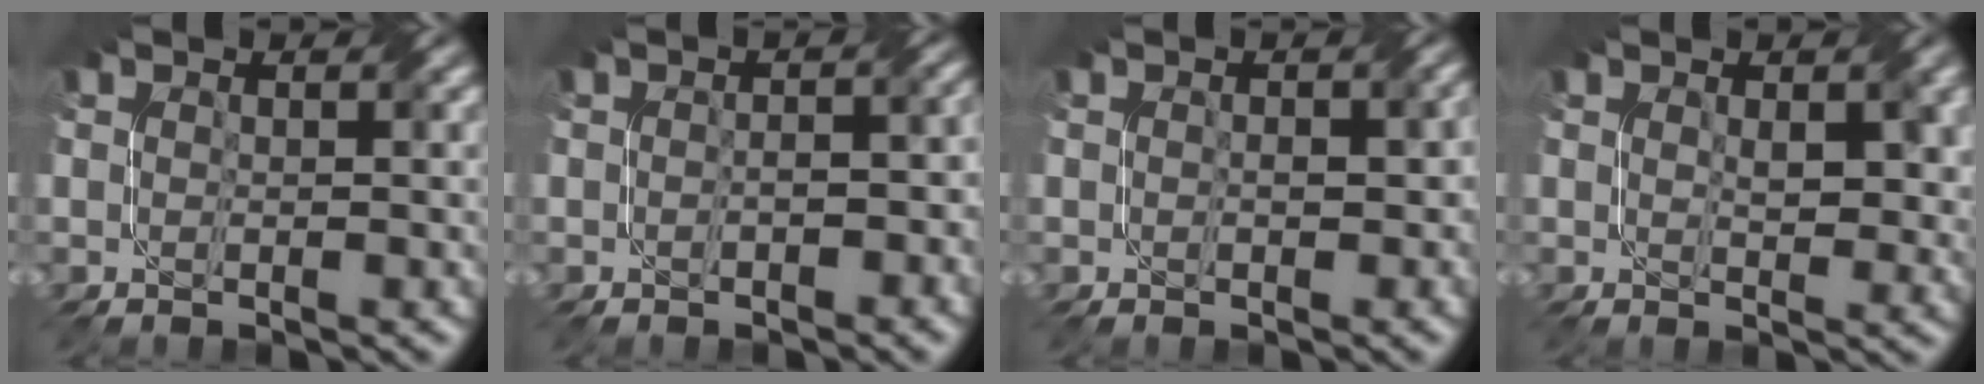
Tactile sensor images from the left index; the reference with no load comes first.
{"total": 2.5, "force": [-0.7, 1.5, 1.9], "torque": [-0.020, 0.003, 0.002]}
{"total": 2.1, "force": [0.0, 1.4, 1.6], "torque": [-0.014, 0.003, 0.013]}
{"total": 2.6, "force": [0.9, 1.1, 2.2], "torque": [-0.033, 0.002, 0.025]}